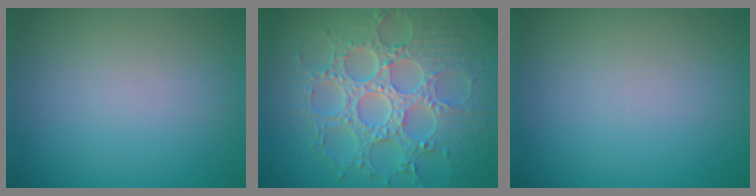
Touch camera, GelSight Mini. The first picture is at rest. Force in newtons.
{"total": 8.9, "press": 6.6, "slide": 6.0}
{"total": 0.0}